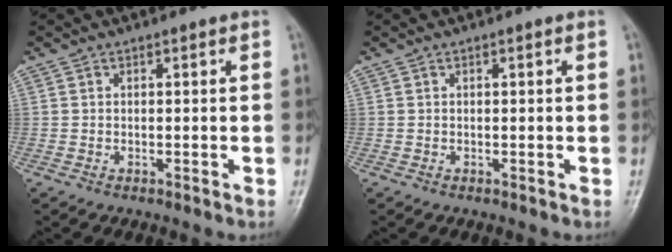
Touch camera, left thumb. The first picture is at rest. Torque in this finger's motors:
{"motor_torque": [-0.17, -0.24, -0.32, -0.28, 0.01]}